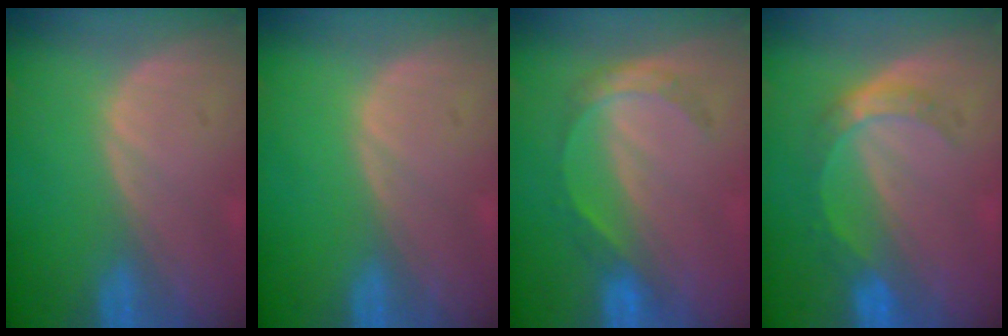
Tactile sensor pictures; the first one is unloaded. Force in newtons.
{"total": 0.0}
{"total": 4.4, "press": 4.2, "slide": 1.2}
{"total": 5.1, "press": 4.6, "slide": 2.2}